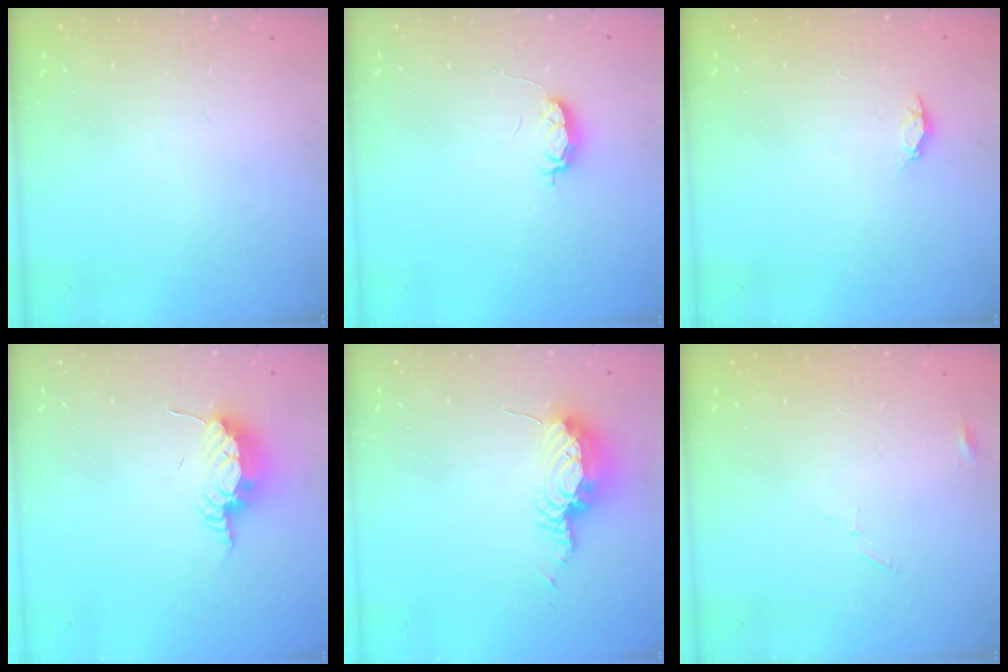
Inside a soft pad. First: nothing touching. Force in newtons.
{"total": 4.9, "press": 4.9, "slide": 0.7}
{"total": 1.2, "press": 1.1, "slide": 0.4}
{"total": 8.4, "press": 8.4, "slide": 0.9}
{"total": 8.7, "press": 8.6, "slide": 1.1}
{"total": 3.3, "press": 3.3, "slide": 0.3}